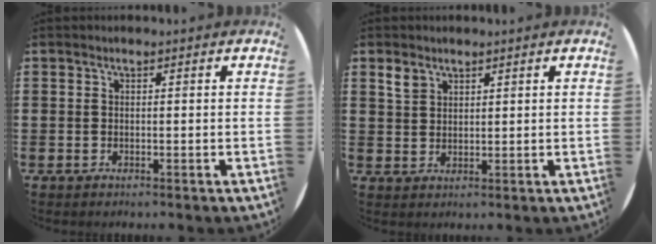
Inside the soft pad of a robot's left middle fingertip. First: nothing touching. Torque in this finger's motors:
{"motor_torque": [0.49, -0.34, 0.03, 0.03]}